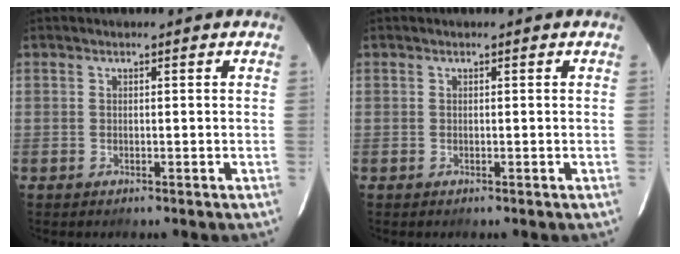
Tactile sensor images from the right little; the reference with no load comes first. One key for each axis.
{"total": 0.0}